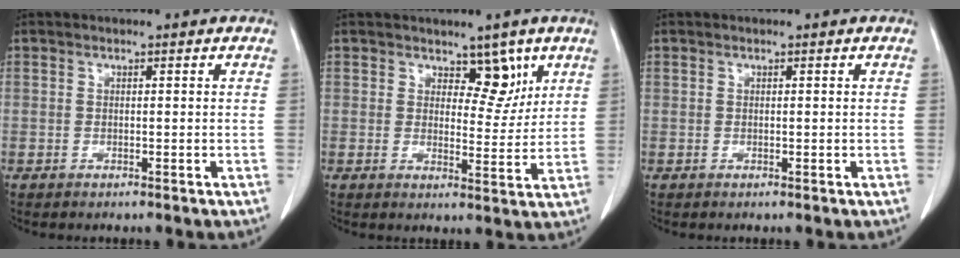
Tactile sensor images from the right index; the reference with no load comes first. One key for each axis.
{"total": 4.9, "fx": 3.1, "fy": 2.6, "fz": 2.7, "tx": -0.021, "ty": -0.006, "tz": 0.045}
{"total": 0.0}